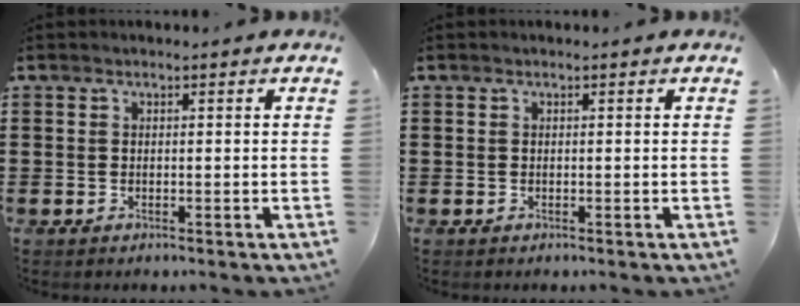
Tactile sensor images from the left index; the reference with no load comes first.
{"total": 0.0}